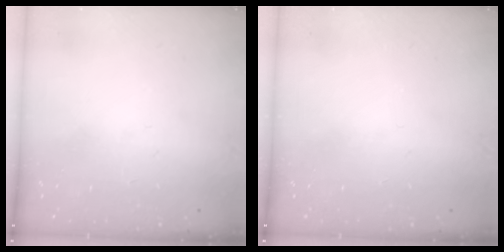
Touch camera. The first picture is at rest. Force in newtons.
{"total": 0.0}